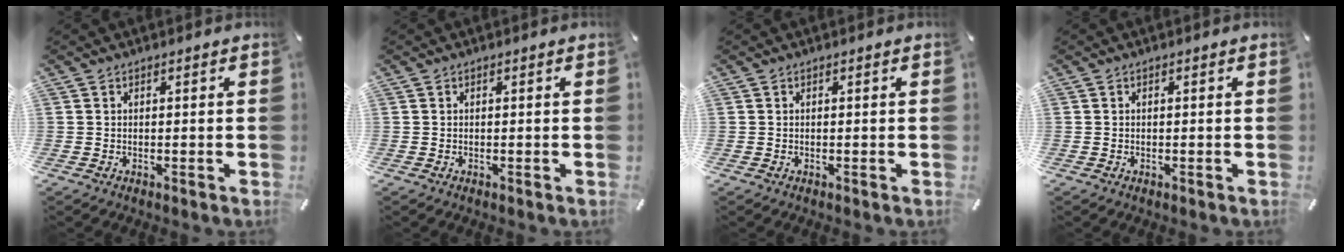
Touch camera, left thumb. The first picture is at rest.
{"total": 0.0}
{"total": 0.0}
{"total": 0.0}